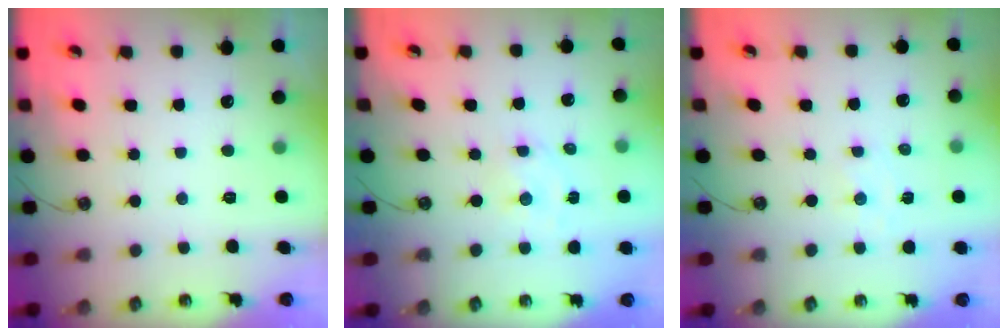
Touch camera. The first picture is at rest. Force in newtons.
{"total": 1.6, "press": 1.6, "slide": 0.2}
{"total": 2.5, "press": 2.5, "slide": 0.4}